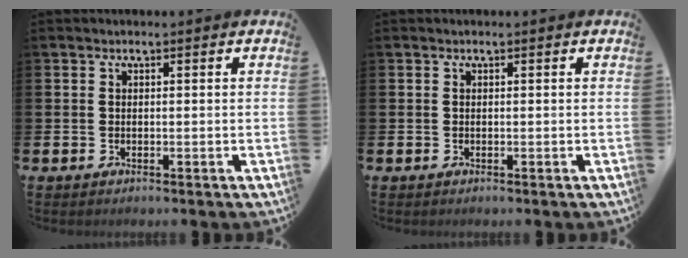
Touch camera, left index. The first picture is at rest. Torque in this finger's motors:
{"motor_torque": [0.00, 0.00, 0.00, 0.00]}